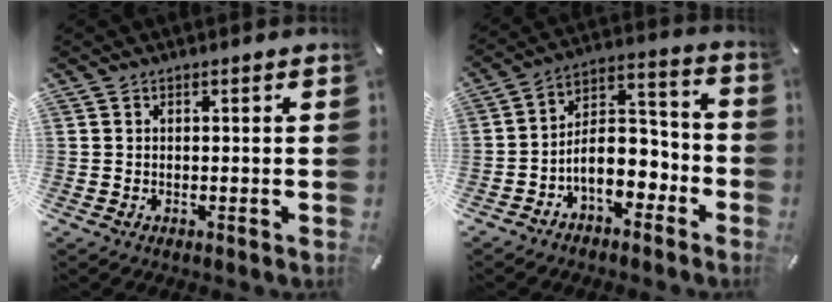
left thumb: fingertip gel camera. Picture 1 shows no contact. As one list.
[{"total": 10.3, "force": [-4.5, 6.8, 6.3], "torque": [-0.085, 0.010, -0.080]}]